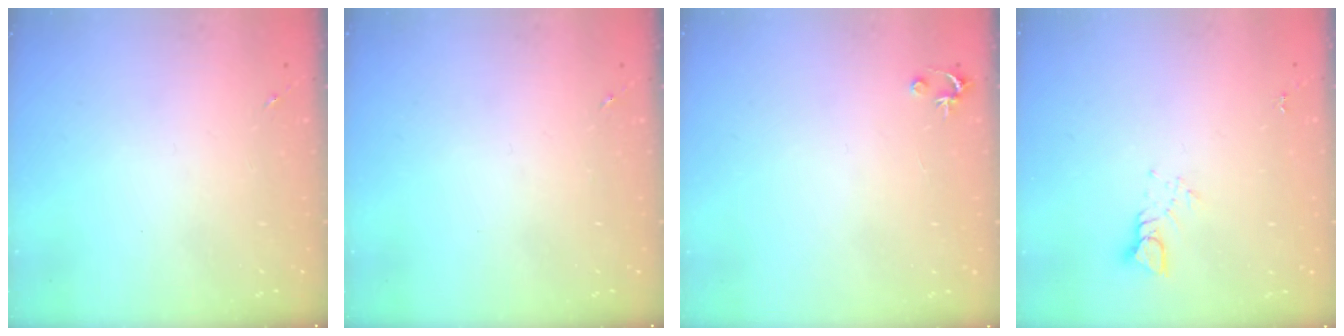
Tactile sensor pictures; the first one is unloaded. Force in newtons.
{"total": 0.0}
{"total": 2.5, "press": 2.5, "slide": 0.2}
{"total": 3.8, "press": 3.8, "slide": 0.3}